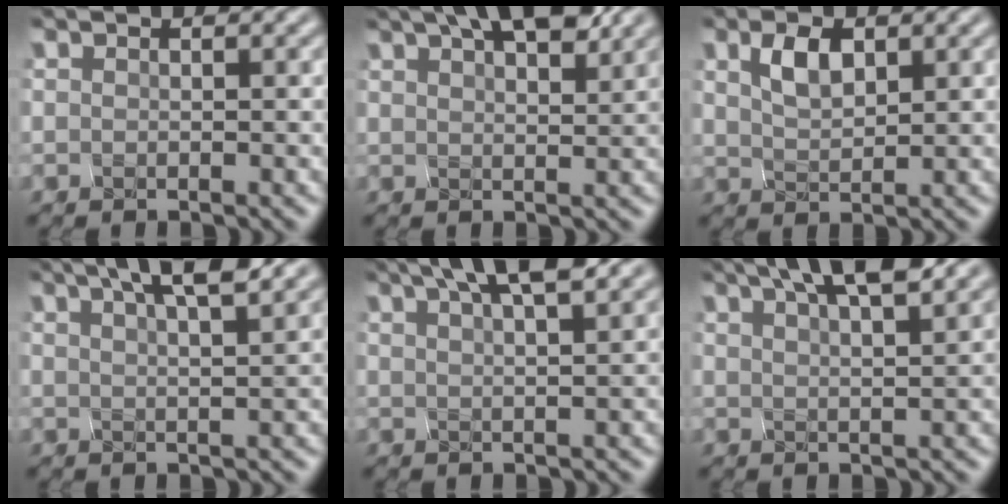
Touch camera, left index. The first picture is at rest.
{"total": 5.6, "force": [4.1, 1.1, 3.7], "torque": [-0.043, 0.020, 0.066]}
{"total": 0.9, "force": [0.8, 0.4, 0.4], "torque": [-0.032, 0.001, 0.037]}
{"total": 5.1, "force": [3.8, 0.5, 3.5], "torque": [-0.038, 0.021, 0.056]}
{"total": 5.0, "force": [3.8, 0.3, 3.2], "torque": [-0.039, 0.020, 0.063]}
{"total": 5.9, "force": [4.4, 0.7, 3.8], "torque": [-0.043, 0.022, 0.066]}